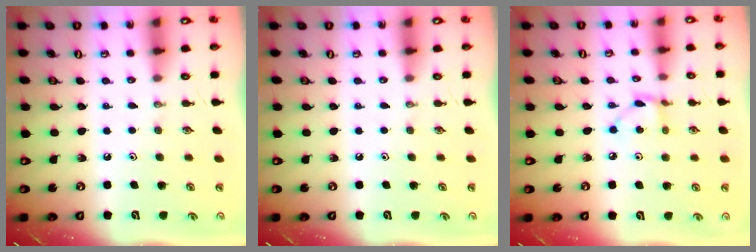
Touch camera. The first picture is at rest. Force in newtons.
{"total": 0.0}
{"total": 4.1, "press": 4.1, "slide": 0.2}